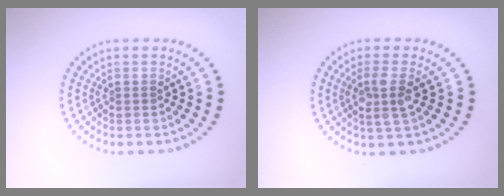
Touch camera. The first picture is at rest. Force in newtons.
{"total": 2.6, "press": 2.2, "slide": 1.3}